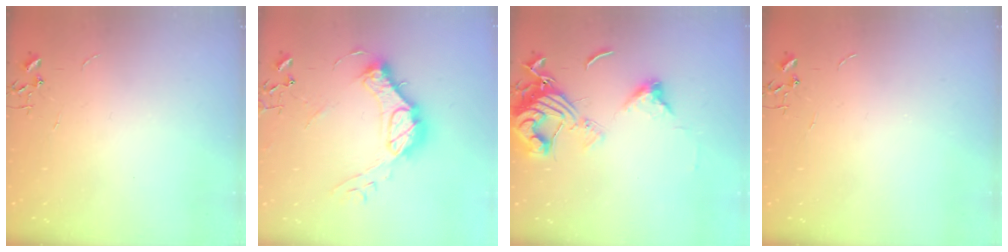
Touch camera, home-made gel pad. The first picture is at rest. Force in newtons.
{"total": 16.6, "press": 16.5, "slide": 1.9}
{"total": 15.7, "press": 15.6, "slide": 1.7}
{"total": 0.0}